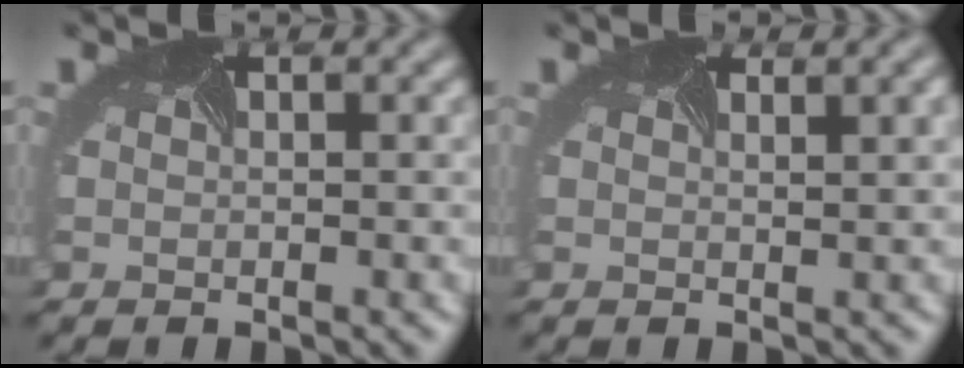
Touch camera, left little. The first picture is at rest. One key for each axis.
{"total": 2.5, "fx": 1.2, "fy": 0.9, "fz": 2.0, "tx": -0.004, "ty": 0.014, "tz": -0.006}